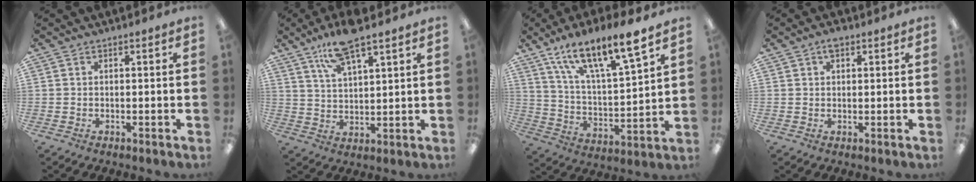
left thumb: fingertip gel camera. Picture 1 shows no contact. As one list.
[{"total": 10.4, "force": [7.8, 2.8, 6.2], "torque": [-0.120, -0.029, 0.140]}, {"total": 16.2, "force": [12.9, 3.0, 9.4], "torque": [-0.166, -0.084, 0.217]}, {"total": 2.3, "force": [1.5, 1.2, 1.2], "torque": [-0.018, -0.001, 0.025]}]